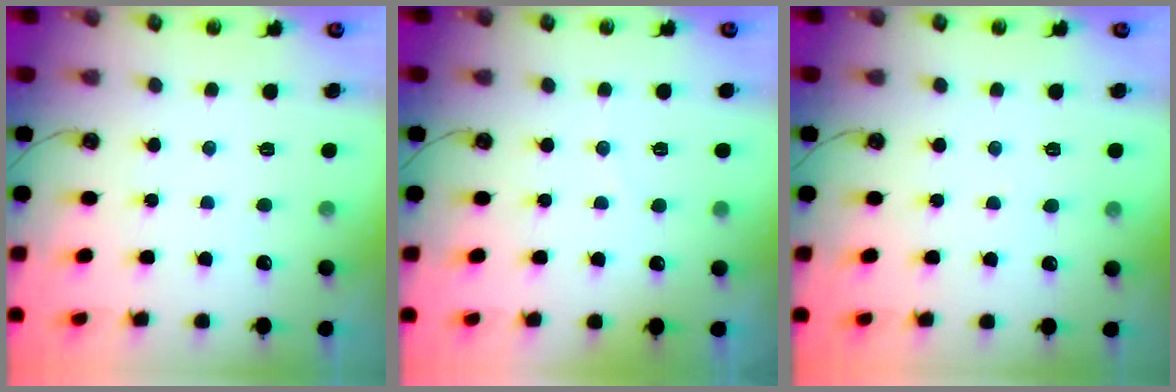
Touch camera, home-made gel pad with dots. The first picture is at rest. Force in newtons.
{"total": 1.8, "press": 1.5, "slide": 1.1}
{"total": 4.5, "press": 4.5, "slide": 0.5}